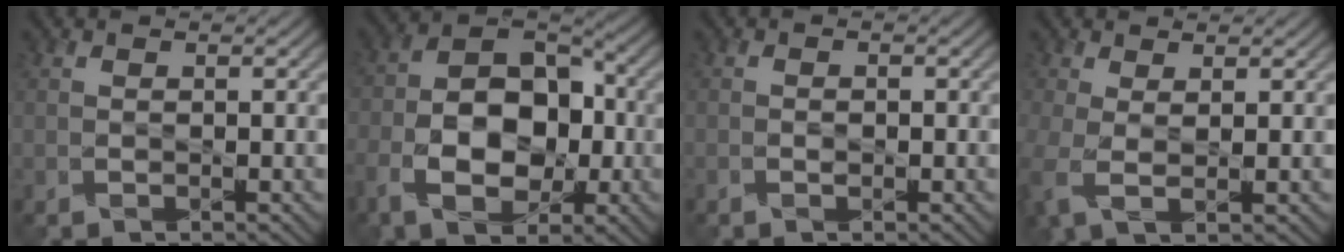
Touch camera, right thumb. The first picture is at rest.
{"total": 12.4, "force": [-3.3, 7.9, 9.0], "torque": [-0.165, -0.010, -0.065]}
{"total": 0.8, "force": [-0.4, 0.5, 0.5], "torque": [-0.007, -0.001, -0.006]}
{"total": 3.9, "force": [0.0, 1.6, 3.6], "torque": [-0.098, -0.004, -0.004]}